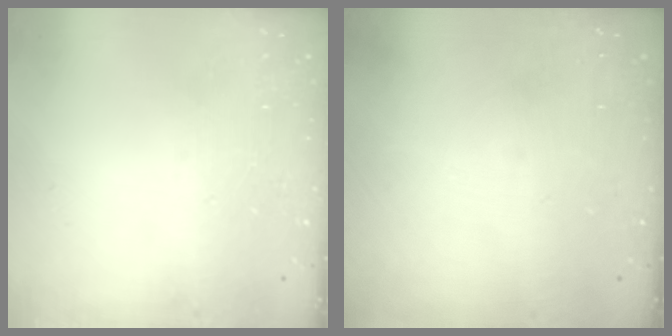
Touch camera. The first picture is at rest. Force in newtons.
{"total": 0.0}